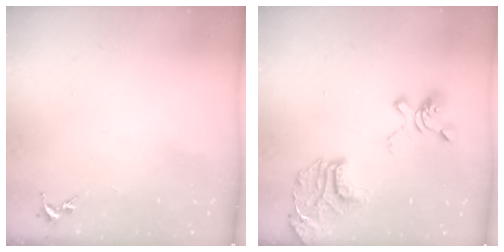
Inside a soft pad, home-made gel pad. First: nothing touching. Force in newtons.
{"total": 20.9, "press": 20.8, "slide": 2.0}